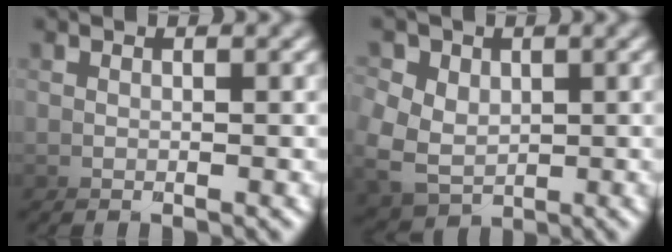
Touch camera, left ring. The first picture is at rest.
{"total": 5.1, "force": [0.7, 5.0, -0.5], "torque": [-0.027, -0.025, 0.012]}